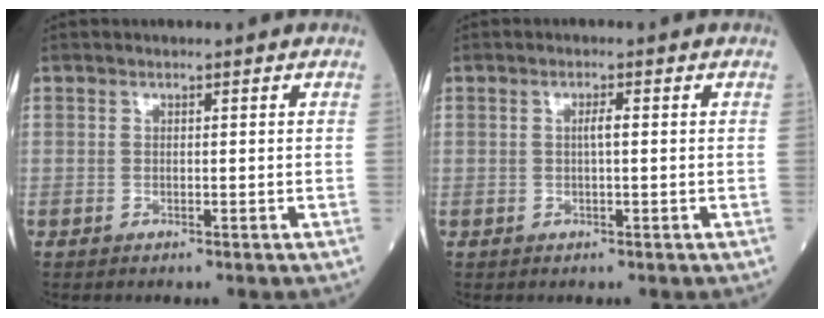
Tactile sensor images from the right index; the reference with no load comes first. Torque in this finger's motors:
{"motor_torque": [0.11, -0.02, 0.01, 0.04]}